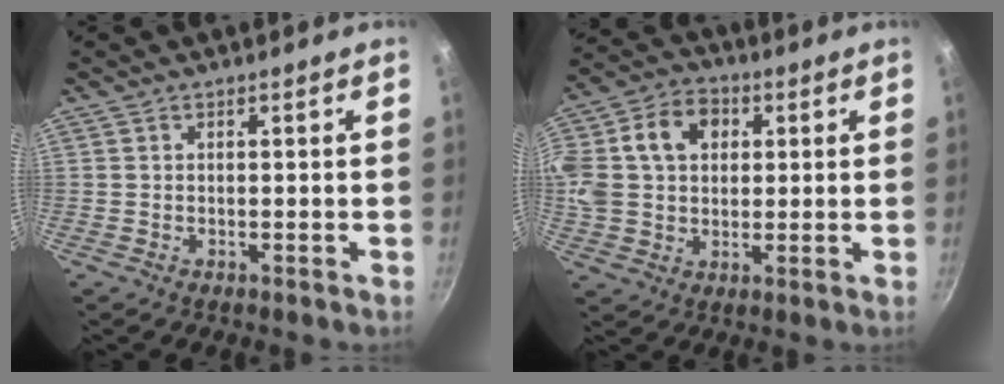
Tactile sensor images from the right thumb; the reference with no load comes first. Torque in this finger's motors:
{"motor_torque": [0.97, 2.94, 0.74, -0.25, 0.15]}